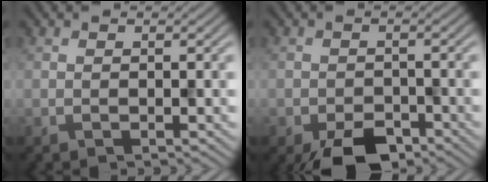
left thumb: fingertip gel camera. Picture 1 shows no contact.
{"total": 5.4, "force": [-3.8, 2.7, 2.8], "torque": [-0.046, -0.006, -0.064]}